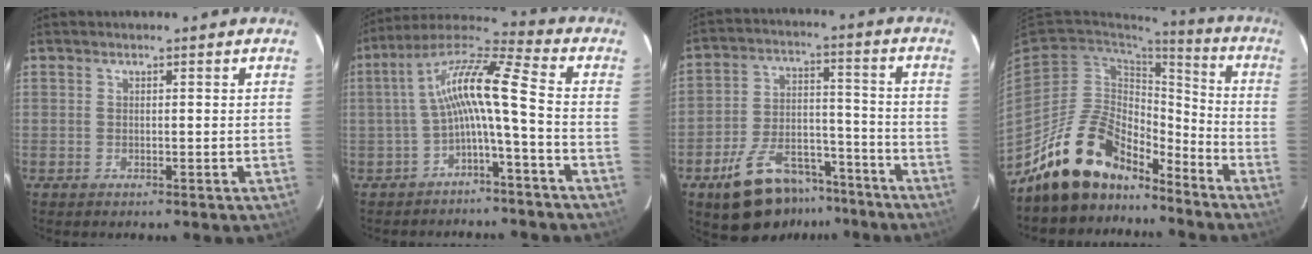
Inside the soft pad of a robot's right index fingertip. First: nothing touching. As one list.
[{"total": 11.1, "force": [-2.1, 0.5, 10.9], "torque": [-0.222, 0.022, -0.043]}, {"total": 15.6, "force": [-10.8, 8.2, 7.7], "torque": [-0.155, 0.021, -0.155]}, {"total": 16.9, "force": [-13.6, 7.8, 6.3], "torque": [-0.132, 0.033, -0.226]}]